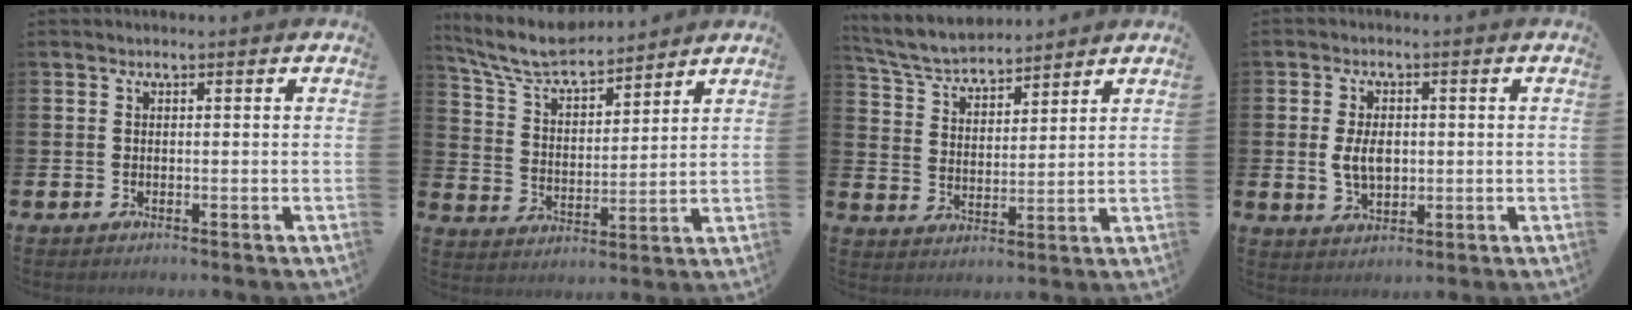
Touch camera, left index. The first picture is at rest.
{"total": 7.4, "force": [6.9, 1.1, 2.4], "torque": [-0.081, -0.040, 0.121]}
{"total": 5.8, "force": [5.6, 1.2, 1.1], "torque": [-0.050, -0.029, 0.099]}
{"total": 4.6, "force": [0.2, 2.9, 3.6], "torque": [-0.064, 0.002, -0.003]}